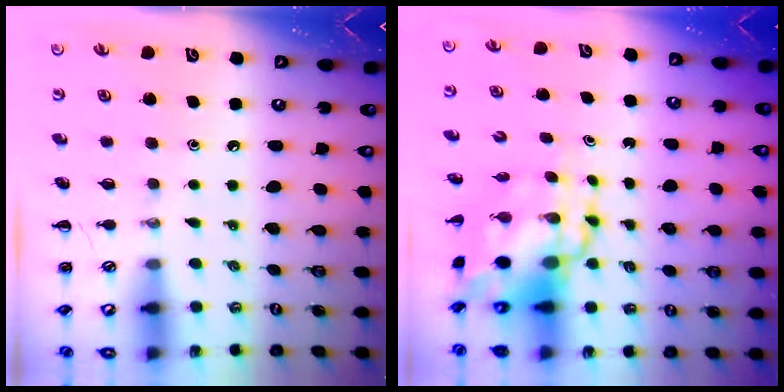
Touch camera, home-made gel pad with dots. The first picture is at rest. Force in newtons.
{"total": 10.5, "press": 10.1, "slide": 2.9}